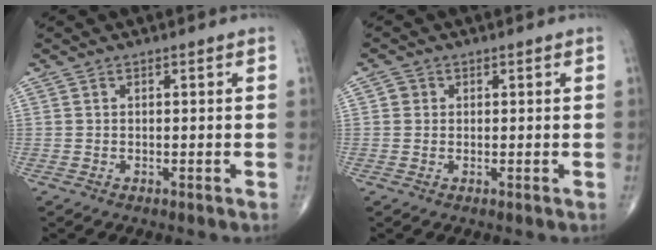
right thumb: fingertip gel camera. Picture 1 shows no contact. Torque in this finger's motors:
{"motor_torque": [-0.26, 0.14, -0.06, 0.09, -0.02]}